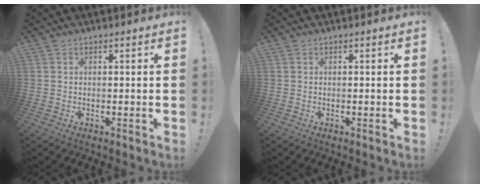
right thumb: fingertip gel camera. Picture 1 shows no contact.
{"total": 0.0}